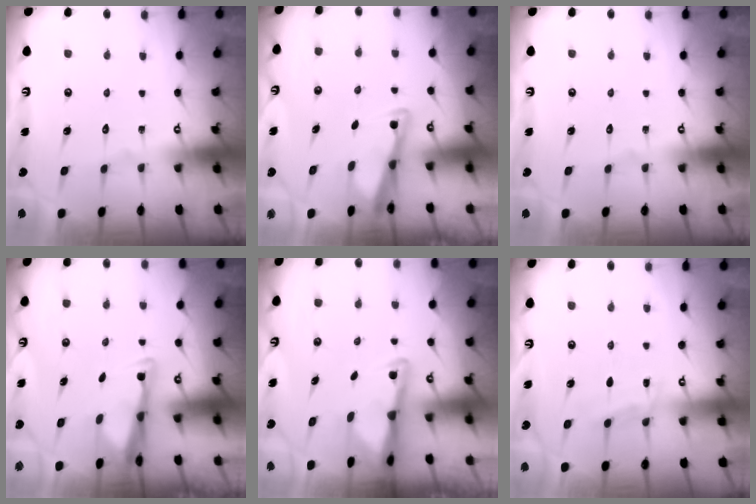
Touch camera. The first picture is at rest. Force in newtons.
{"total": 2.9, "press": 2.9, "slide": 0.3}
{"total": 0.0}
{"total": 3.2, "press": 3.1, "slide": 0.8}
{"total": 2.7, "press": 2.7, "slide": 0.7}
{"total": 4.4, "press": 4.3, "slide": 0.6}